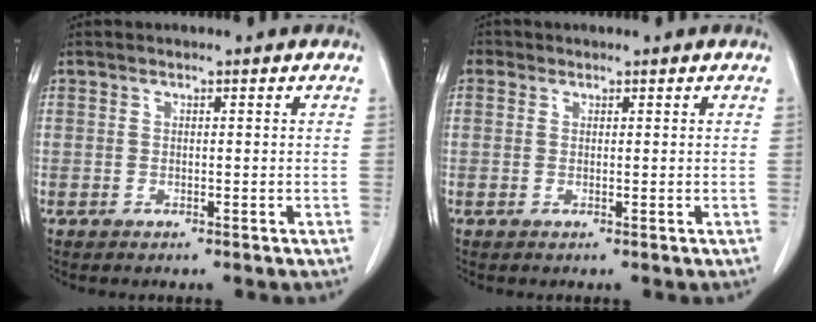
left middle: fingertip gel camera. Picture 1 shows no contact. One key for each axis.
{"total": 1.2, "fx": 0.6, "fy": 1.0, "fz": 0.2, "tx": 0.002, "ty": 0.005, "tz": 0.006}